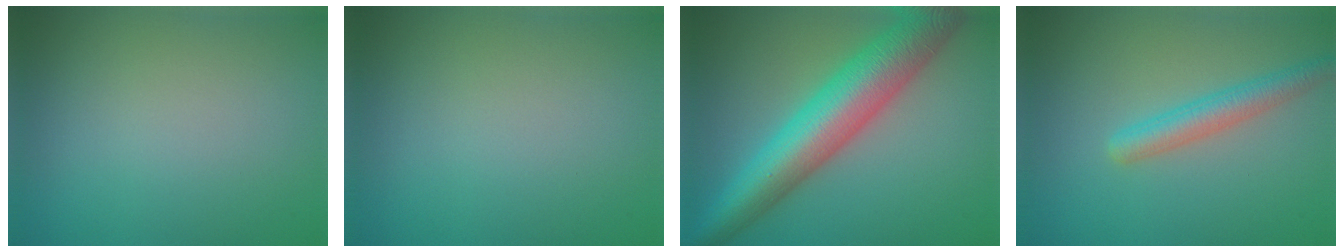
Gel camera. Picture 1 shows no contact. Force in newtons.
{"total": 0.0}
{"total": 10.1, "press": 10.1, "slide": 0.2}
{"total": 3.0, "press": 3.0, "slide": 0.2}